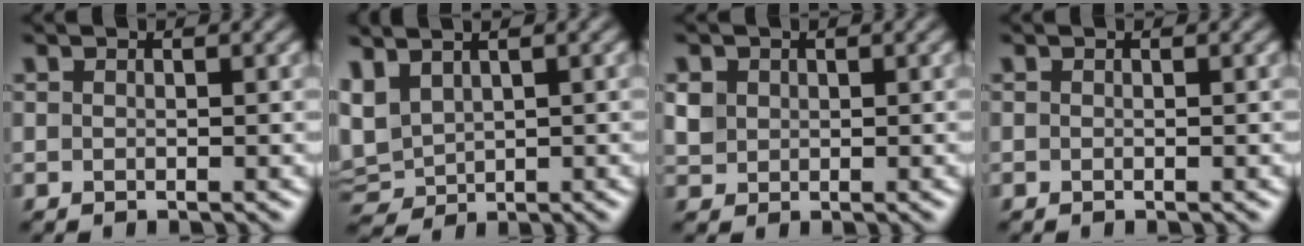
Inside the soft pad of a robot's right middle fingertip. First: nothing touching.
{"total": 3.5, "force": [1.2, 2.5, 2.0], "torque": [-0.054, 0.005, 0.027]}
{"total": 1.9, "force": [0.5, 1.7, 0.6], "torque": [-0.016, -0.001, 0.013]}
{"total": 0.0}